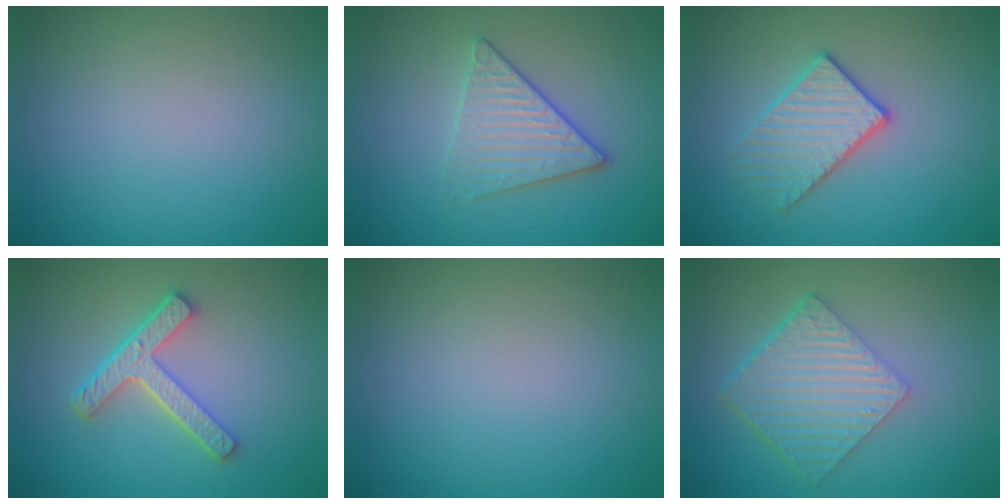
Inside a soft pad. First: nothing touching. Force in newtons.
{"total": 3.7, "press": 3.1, "slide": 2.0}
{"total": 3.0, "press": 2.9, "slide": 0.8}
{"total": 4.4, "press": 3.4, "slide": 2.8}
{"total": 0.0}
{"total": 6.0, "press": 4.1, "slide": 4.4}